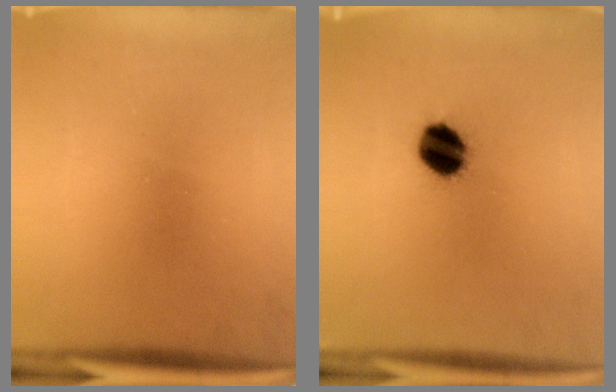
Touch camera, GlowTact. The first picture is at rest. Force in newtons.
{"total": 9.4}